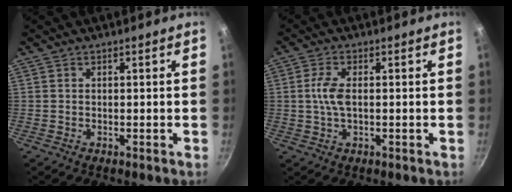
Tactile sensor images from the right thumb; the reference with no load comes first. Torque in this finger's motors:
{"motor_torque": [0.16, 0.76, 0.60, 0.12, 0.25]}